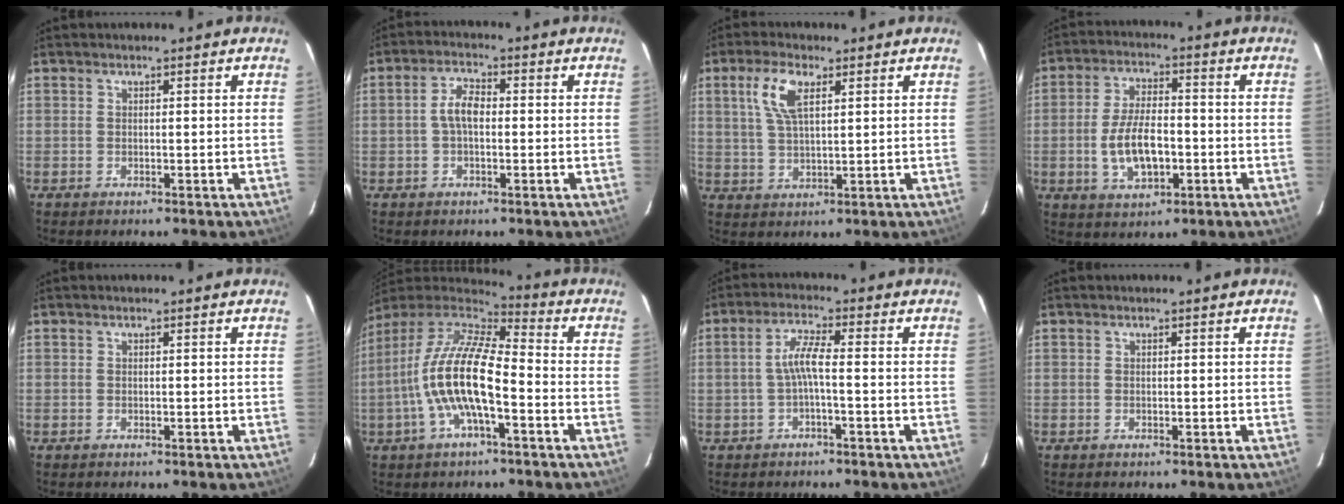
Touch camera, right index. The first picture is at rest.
{"total": 4.2, "force": [-0.3, 2.1, 3.6], "torque": [-0.074, 0.014, -0.006]}
{"total": 7.1, "force": [2.9, 2.8, 5.8], "torque": [-0.119, 0.011, 0.060]}
{"total": 9.7, "force": [-2.2, 4.6, 8.2], "torque": [-0.164, -0.001, -0.032]}
{"total": 0.0}
{"total": 15.3, "force": [-4.0, 4.5, 14.1], "torque": [-0.268, -0.003, -0.078]}
{"total": 3.9, "force": [-1.1, 0.1, 3.7], "torque": [-0.080, 0.008, -0.021]}
{"total": 0.0}